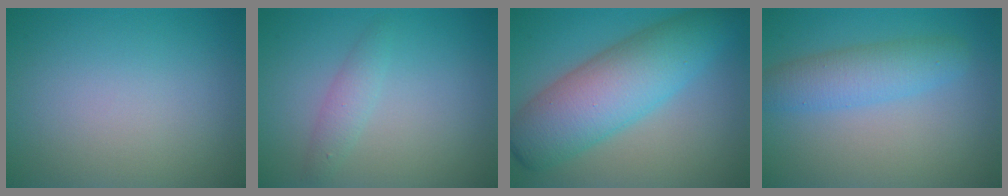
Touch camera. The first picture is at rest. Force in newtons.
{"total": 1.6, "press": 1.6, "slide": 0.1}
{"total": 8.7, "press": 8.7, "slide": 0.1}
{"total": 3.7, "press": 3.7, "slide": 0.2}